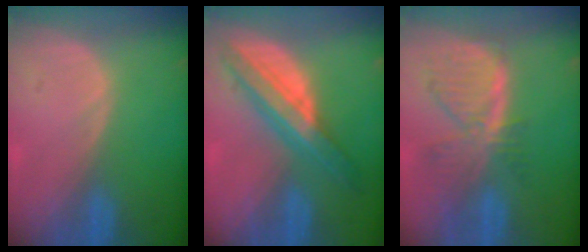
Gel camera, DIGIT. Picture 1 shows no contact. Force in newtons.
{"total": 8.1, "press": 8.1, "slide": 0.4}
{"total": 8.2, "press": 7.1, "slide": 4.0}